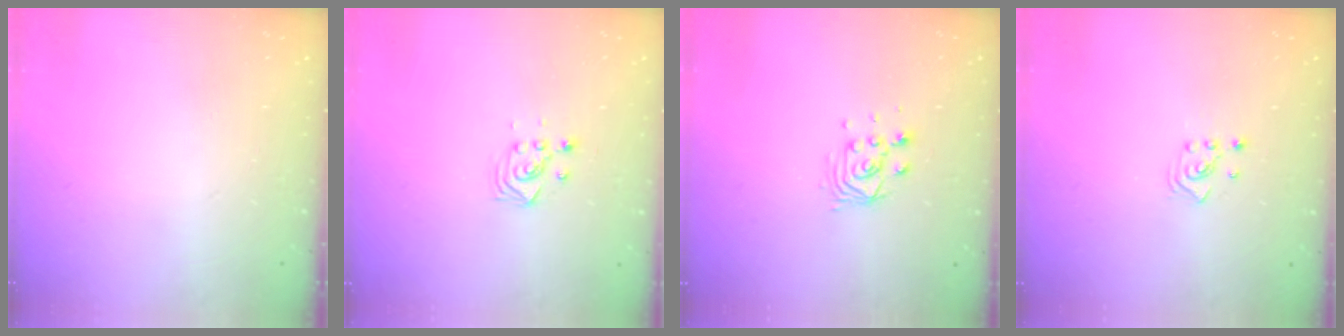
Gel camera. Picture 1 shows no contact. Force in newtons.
{"total": 2.9, "press": 2.9, "slide": 0.4}
{"total": 5.8, "press": 5.8, "slide": 0.5}
{"total": 2.1, "press": 2.1, "slide": 0.3}